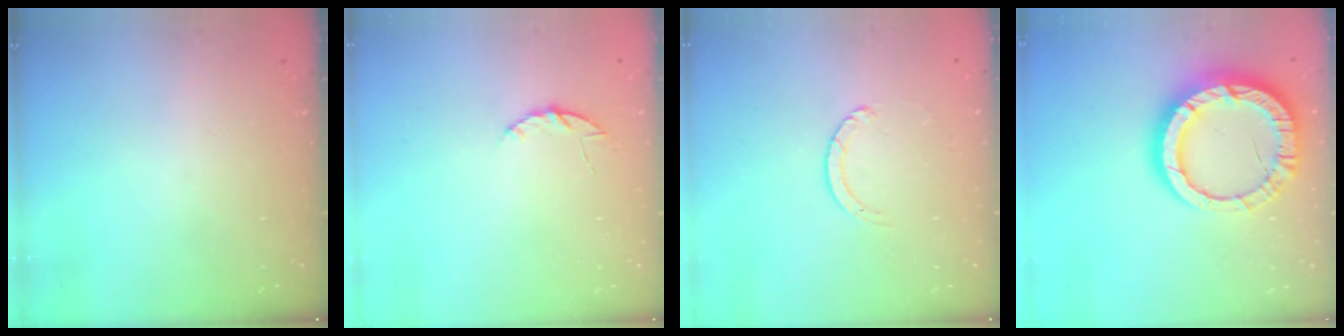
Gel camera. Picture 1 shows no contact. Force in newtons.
{"total": 4.2, "press": 4.2, "slide": 0.5}
{"total": 1.3, "press": 1.2, "slide": 0.2}
{"total": 18.6, "press": 18.5, "slide": 1.6}